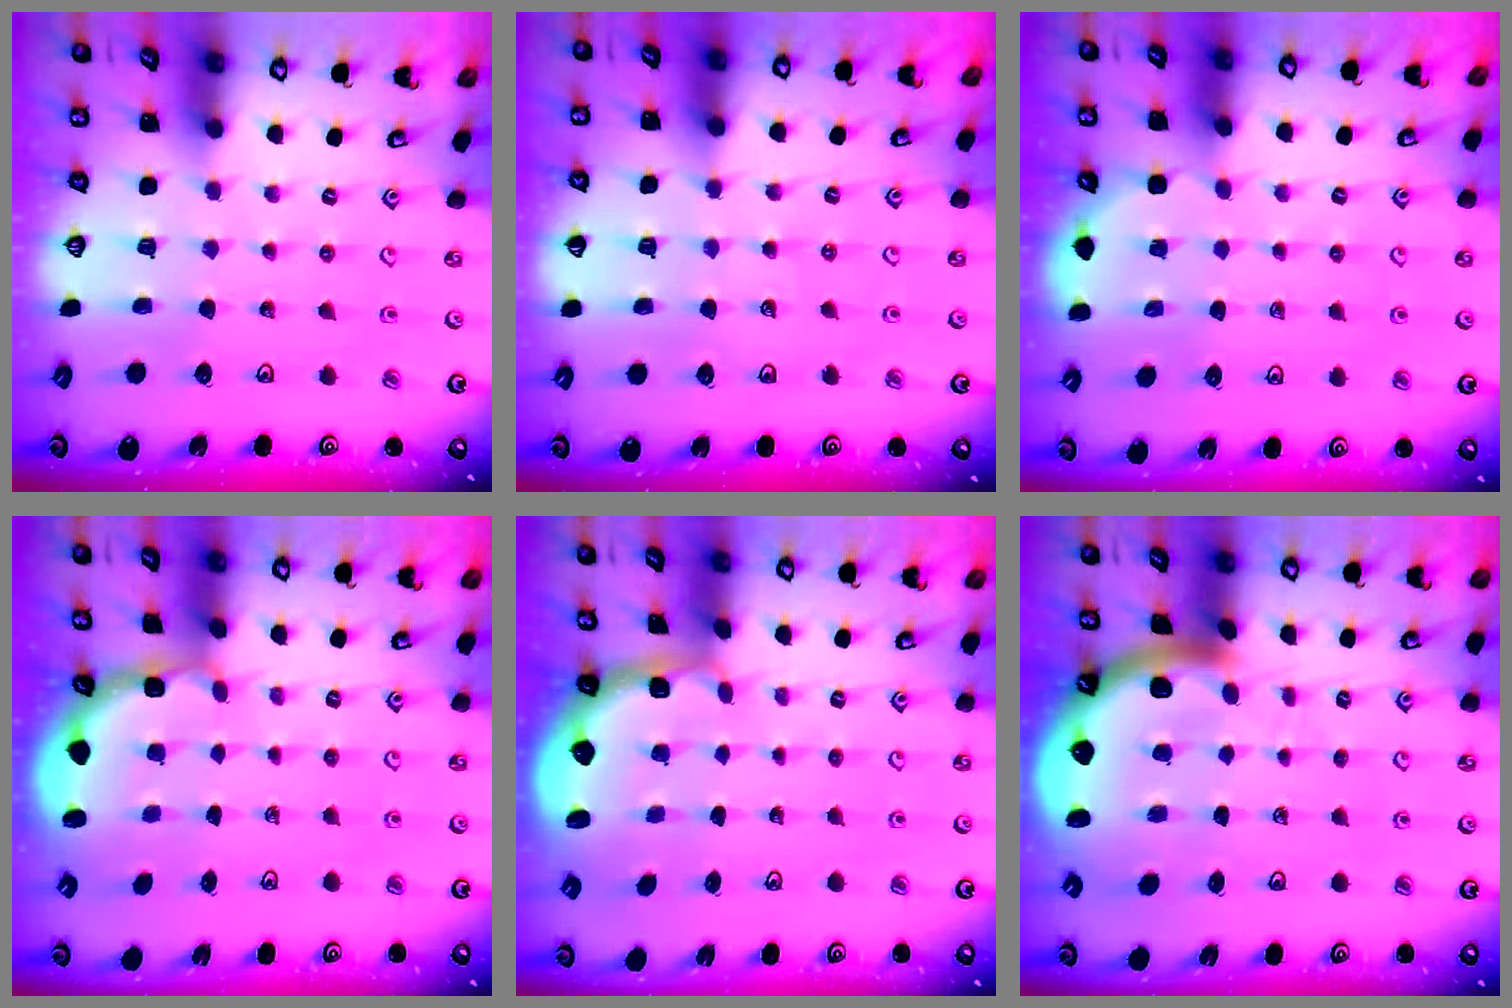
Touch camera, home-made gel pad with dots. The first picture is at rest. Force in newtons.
{"total": 4.5, "press": 4.3, "slide": 1.4}
{"total": 3.3, "press": 2.9, "slide": 1.5}
{"total": 3.2, "press": 2.5, "slide": 2.1}
{"total": 2.3, "press": 1.7, "slide": 1.5}
{"total": 5.9, "press": 5.8, "slide": 0.7}